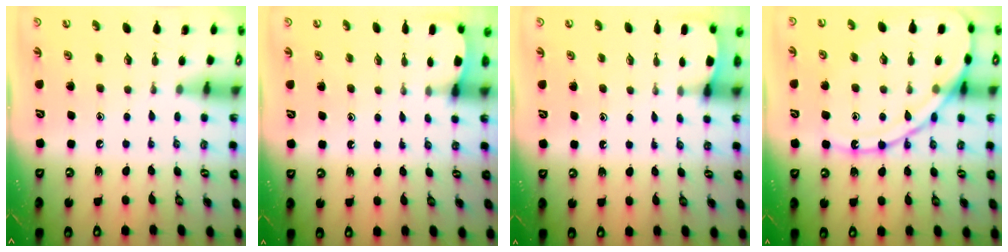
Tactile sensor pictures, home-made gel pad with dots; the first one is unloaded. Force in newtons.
{"total": 1.3, "press": 1.3, "slide": 0.1}
{"total": 1.3, "press": 1.3, "slide": 0.1}
{"total": 15.3, "press": 15.3, "slide": 1.5}